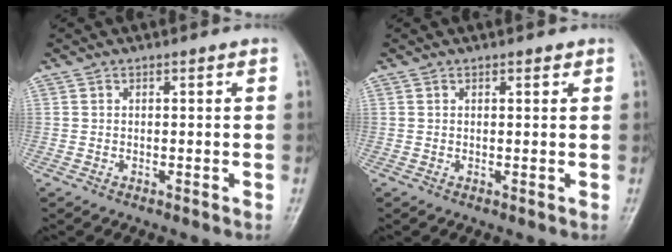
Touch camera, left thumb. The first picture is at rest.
{"total": 0.9, "force": [0.6, 0.4, 0.5], "torque": [-0.006, -0.002, 0.006]}